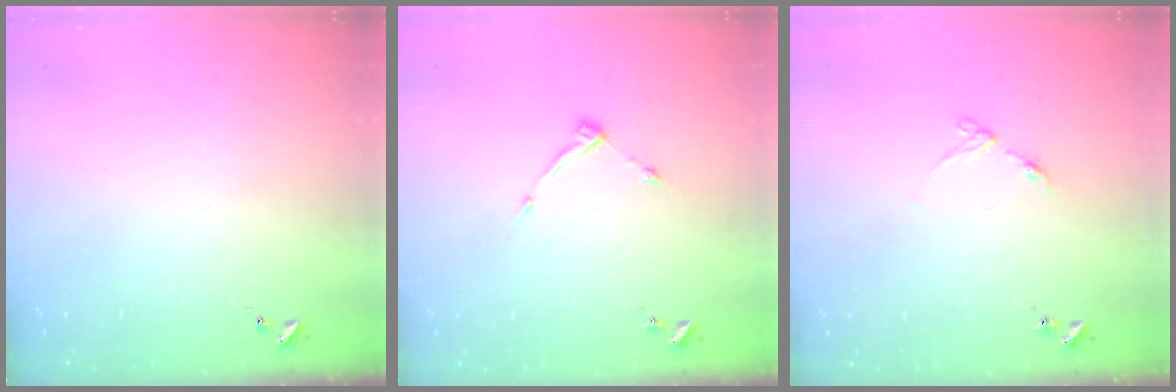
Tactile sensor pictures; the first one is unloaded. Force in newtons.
{"total": 5.5, "press": 5.5, "slide": 0.7}
{"total": 5.9, "press": 5.9, "slide": 0.7}